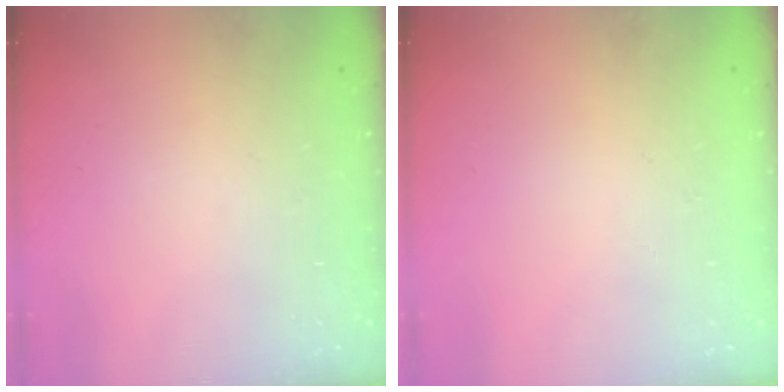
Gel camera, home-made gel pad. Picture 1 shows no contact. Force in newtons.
{"total": 0.0}